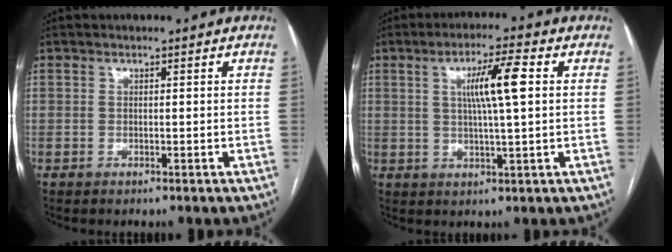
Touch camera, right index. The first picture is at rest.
{"total": 7.7, "force": [1.7, 0.2, 7.5], "torque": [-0.133, 0.005, 0.029]}